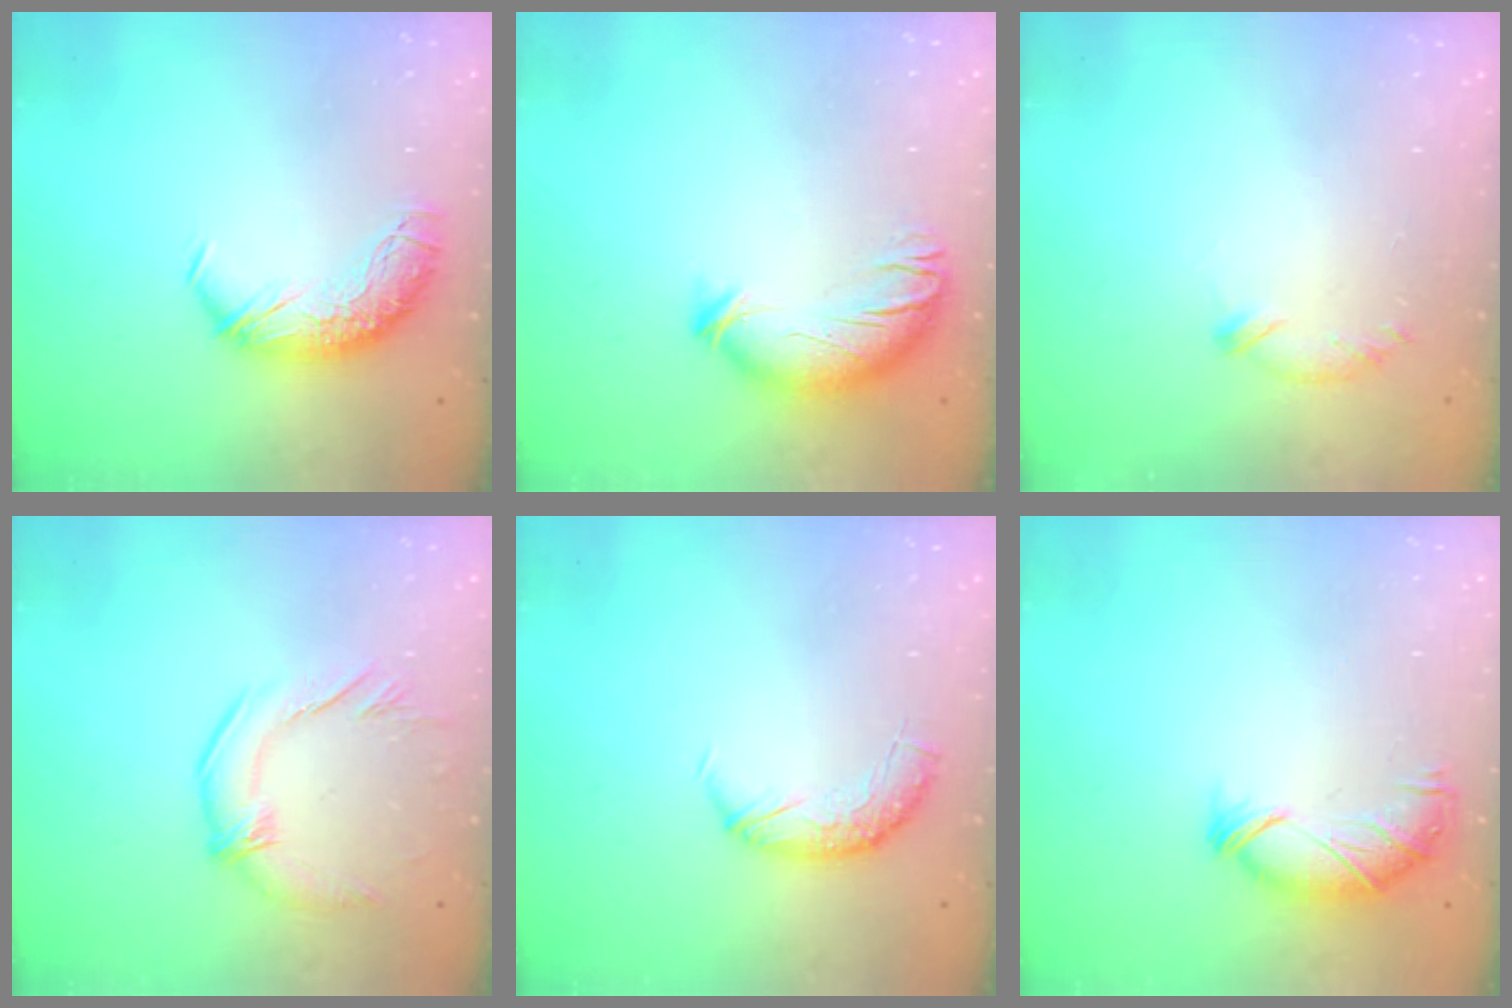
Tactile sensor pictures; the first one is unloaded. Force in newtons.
{"total": 3.8, "press": 3.0, "slide": 2.2}
{"total": 5.3, "press": 5.2, "slide": 0.8}
{"total": 1.7, "press": 1.2, "slide": 1.2}
{"total": 4.2, "press": 4.1, "slide": 1.2}
{"total": 5.0, "press": 4.9, "slide": 1.0}